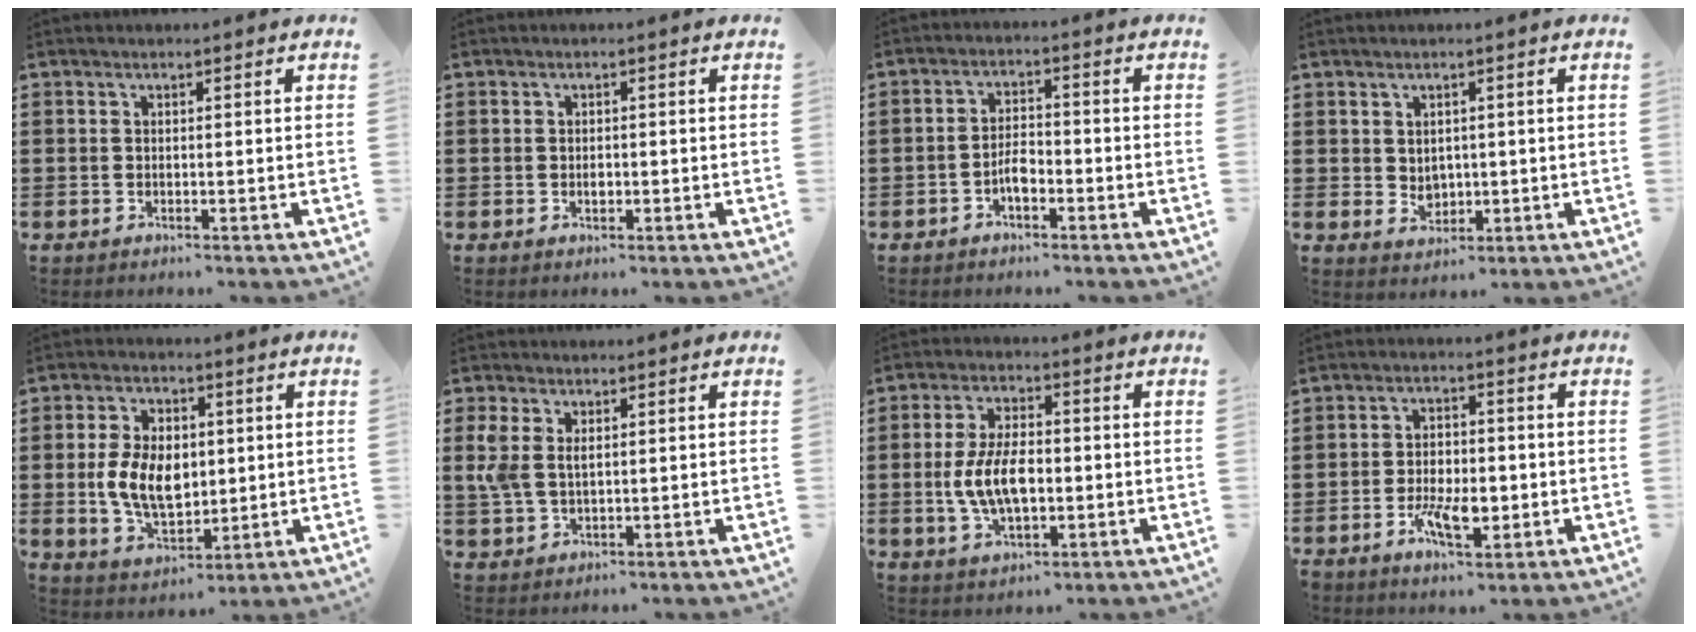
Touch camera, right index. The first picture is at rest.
{"total": 1.1, "force": [-0.2, 0.8, 0.7], "torque": [-0.014, 0.003, -0.004]}
{"total": 3.4, "force": [-1.7, 1.6, 2.5], "torque": [-0.053, 0.005, -0.035]}
{"total": 2.3, "force": [0.9, 1.9, 0.8], "torque": [-0.022, 0.009, 0.016]}
{"total": 9.0, "force": [0.2, 5.8, 6.9], "torque": [-0.145, 0.009, 0.000]}
{"total": 3.8, "force": [1.2, 2.2, 2.9], "torque": [-0.077, 0.001, 0.017]}
{"total": 8.5, "force": [-0.9, 4.3, 7.2], "torque": [-0.156, 0.002, -0.021]}
{"total": 6.2, "force": [-2.1, 3.0, 5.0], "torque": [-0.102, 0.004, -0.039]}